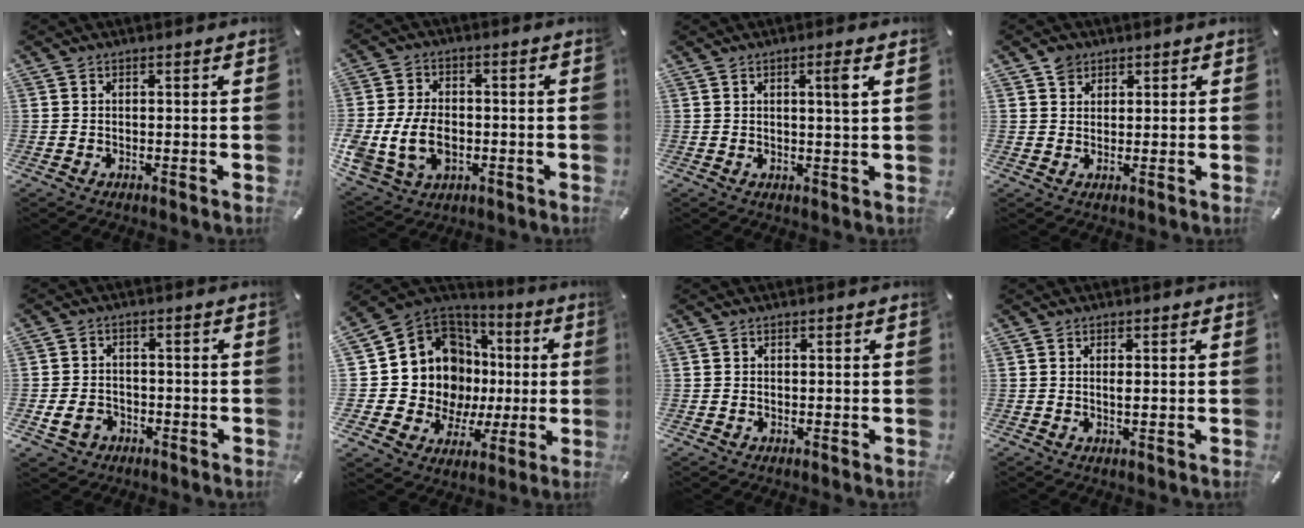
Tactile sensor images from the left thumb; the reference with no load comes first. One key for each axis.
{"total": 11.7, "fx": -2.1, "fy": 8.7, "fz": 7.5, "tx": -0.167, "ty": 0.007, "tz": -0.031}
{"total": 3.6, "fx": 1.3, "fy": -0.1, "fz": 3.4, "tx": -0.068, "ty": -0.002, "tz": 0.020}
{"total": 3.0, "fx": 1.6, "fy": 2.5, "fz": 0.3, "tx": 0.006, "ty": -0.002, "tz": 0.027}
{"total": 5.6, "fx": -2.1, "fy": 4.7, "fz": 2.3, "tx": -0.059, "ty": 0.006, "tz": -0.039}
{"total": 14.8, "fx": 2.7, "fy": 13.0, "fz": 6.5, "tx": -0.151, "ty": -0.057, "tz": 0.066}
{"total": 0.0}
{"total": 1.1, "fx": 0.1, "fy": 0.3, "fz": 1.1, "tx": -0.024, "ty": -0.002, "tz": 0.003}